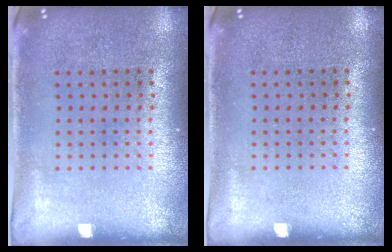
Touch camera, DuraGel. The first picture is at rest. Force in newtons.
{"total": 0.0}